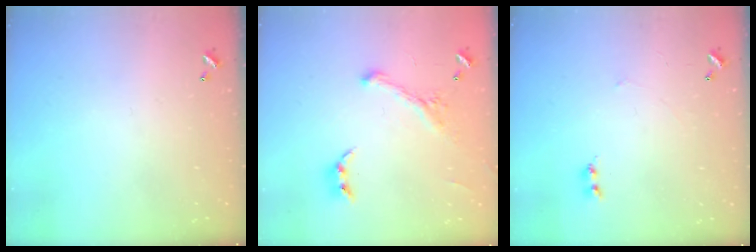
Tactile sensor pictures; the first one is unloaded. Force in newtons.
{"total": 1.1, "press": 0.6, "slide": 0.9}
{"total": 2.5, "press": 2.5, "slide": 0.4}